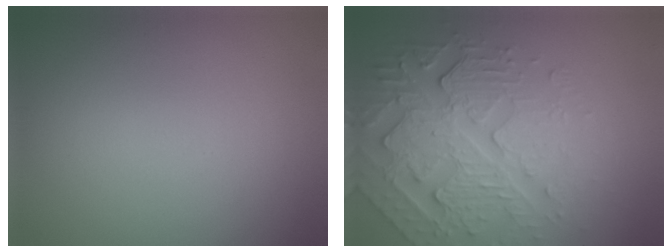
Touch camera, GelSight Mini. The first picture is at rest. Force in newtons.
{"total": 6.4, "press": 4.9, "slide": 4.1}